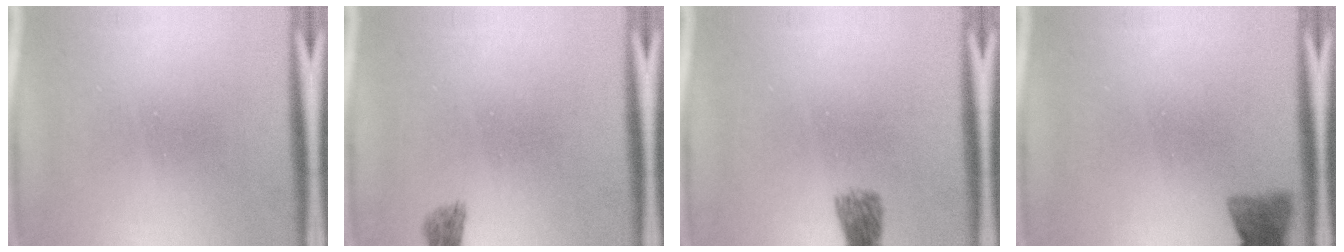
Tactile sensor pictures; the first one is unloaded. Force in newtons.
{"total": 1.6}
{"total": 2.6}
{"total": 3.0}